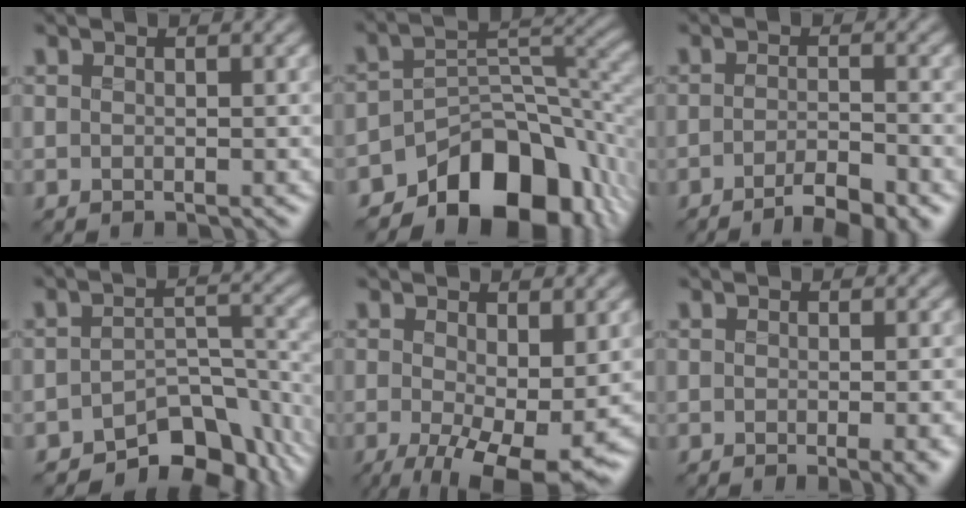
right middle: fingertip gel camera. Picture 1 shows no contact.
{"total": 11.1, "force": [-7.1, 6.0, 5.9], "torque": [-0.067, -0.005, -0.124]}
{"total": 4.7, "force": [-3.0, 1.1, 3.5], "torque": [-0.053, -0.002, -0.048]}
{"total": 8.1, "force": [-6.1, 3.5, 3.9], "torque": [-0.037, -0.015, -0.094]}
{"total": 8.0, "force": [-1.9, 3.1, 7.1], "torque": [-0.127, -0.024, -0.019]}
{"total": 3.5, "force": [-1.0, 1.1, 3.2], "torque": [-0.030, -0.009, -0.007]}